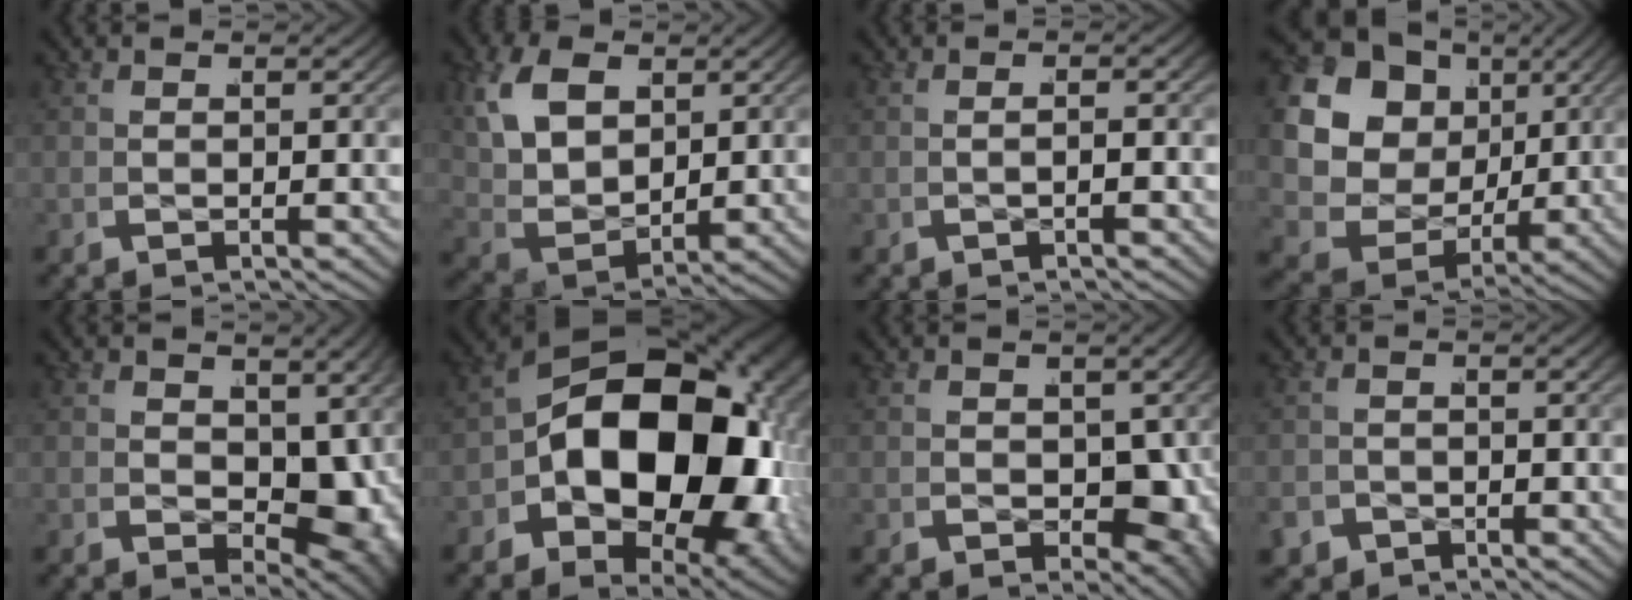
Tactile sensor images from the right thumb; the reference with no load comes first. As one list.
[{"total": 9.3, "force": [0.9, 6.7, 6.4], "torque": [-0.156, -0.026, 0.031]}, {"total": 0.9, "force": [-0.7, -0.4, 0.3], "torque": [-0.007, 0.005, -0.014]}, {"total": 16.5, "force": [1.4, 13.3, 9.8], "torque": [-0.228, -0.028, 0.024]}, {"total": 8.2, "force": [0.0, 5.8, 5.8], "torque": [-0.103, -0.053, 0.033]}, {"total": 23.1, "force": [-0.8, 14.8, 17.7], "torque": [-0.297, -0.063, 0.014]}, {"total": 8.7, "force": [-0.6, 6.5, 5.8], "torque": [-0.094, -0.052, 0.019]}, {"total": 2.6, "force": [-2.2, 1.4, -0.1], "torque": [0.001, -0.012, -0.033]}]